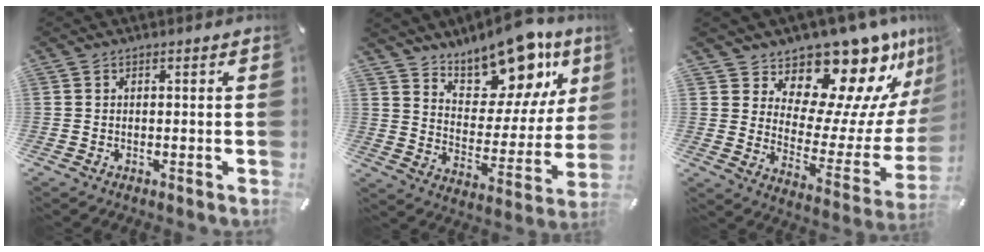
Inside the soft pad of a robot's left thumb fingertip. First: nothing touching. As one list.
[{"total": 16.8, "force": [14.1, 7.1, 5.8], "torque": [-0.089, -0.123, 0.247]}, {"total": 17.7, "force": [15.2, 6.7, 6.2], "torque": [-0.082, -0.146, 0.251]}]